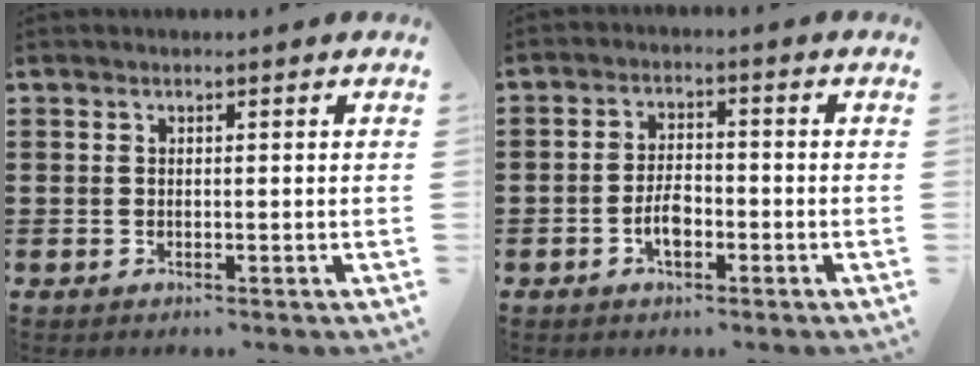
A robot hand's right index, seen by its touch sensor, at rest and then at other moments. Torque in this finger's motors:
{"motor_torque": [2.14, 0.00, 0.53, 0.13]}